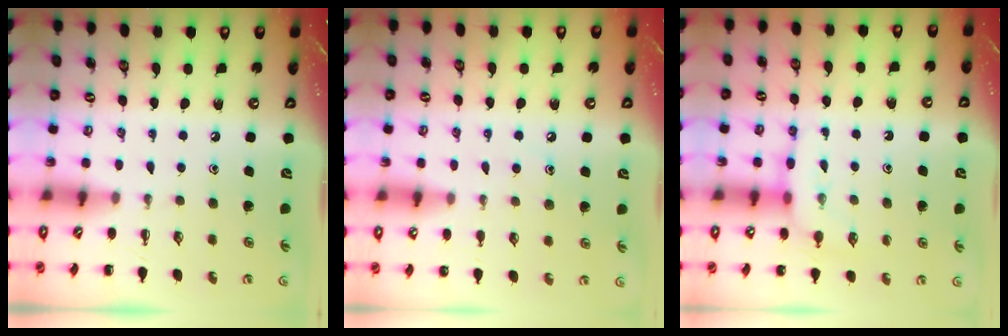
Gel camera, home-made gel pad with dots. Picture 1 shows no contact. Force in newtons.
{"total": 7.7, "press": 7.4, "slide": 1.8}
{"total": 8.3, "press": 8.3, "slide": 0.7}